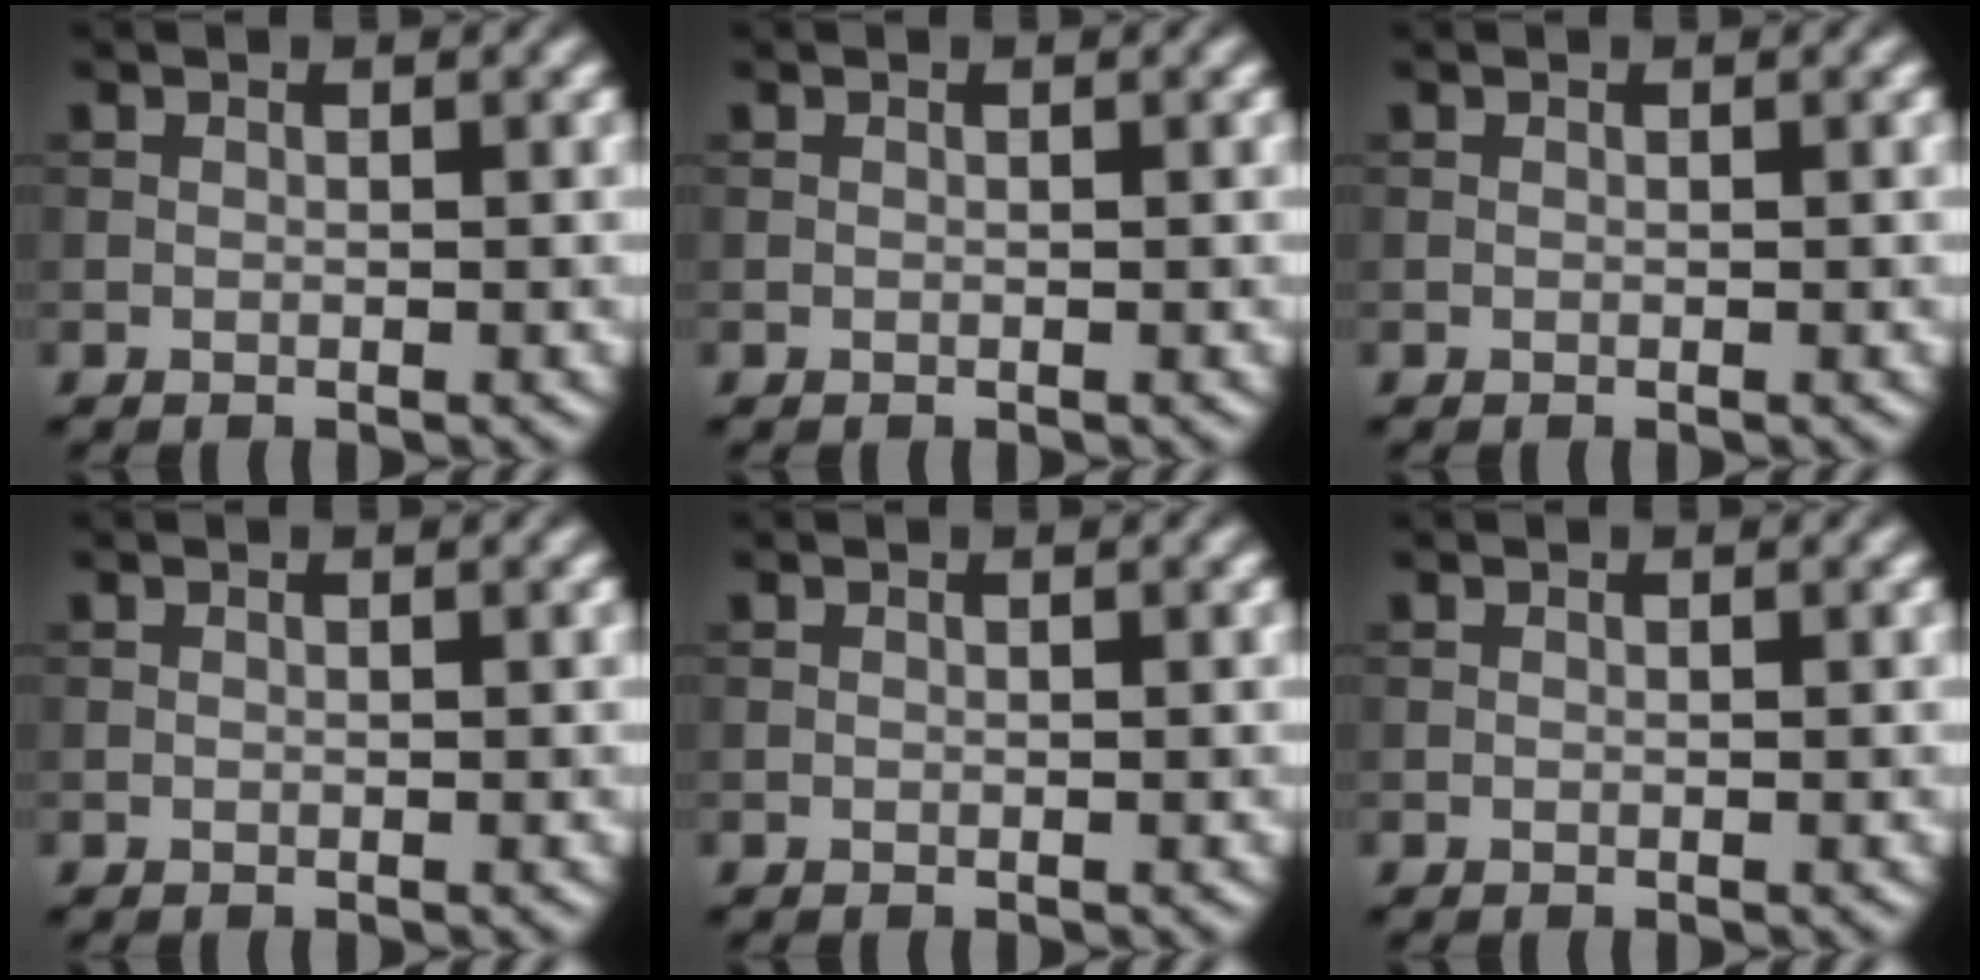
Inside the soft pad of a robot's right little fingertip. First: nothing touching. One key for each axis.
{"total": 0.0}
{"total": 0.0}
{"total": 0.0}
{"total": 0.0}
{"total": 0.0}